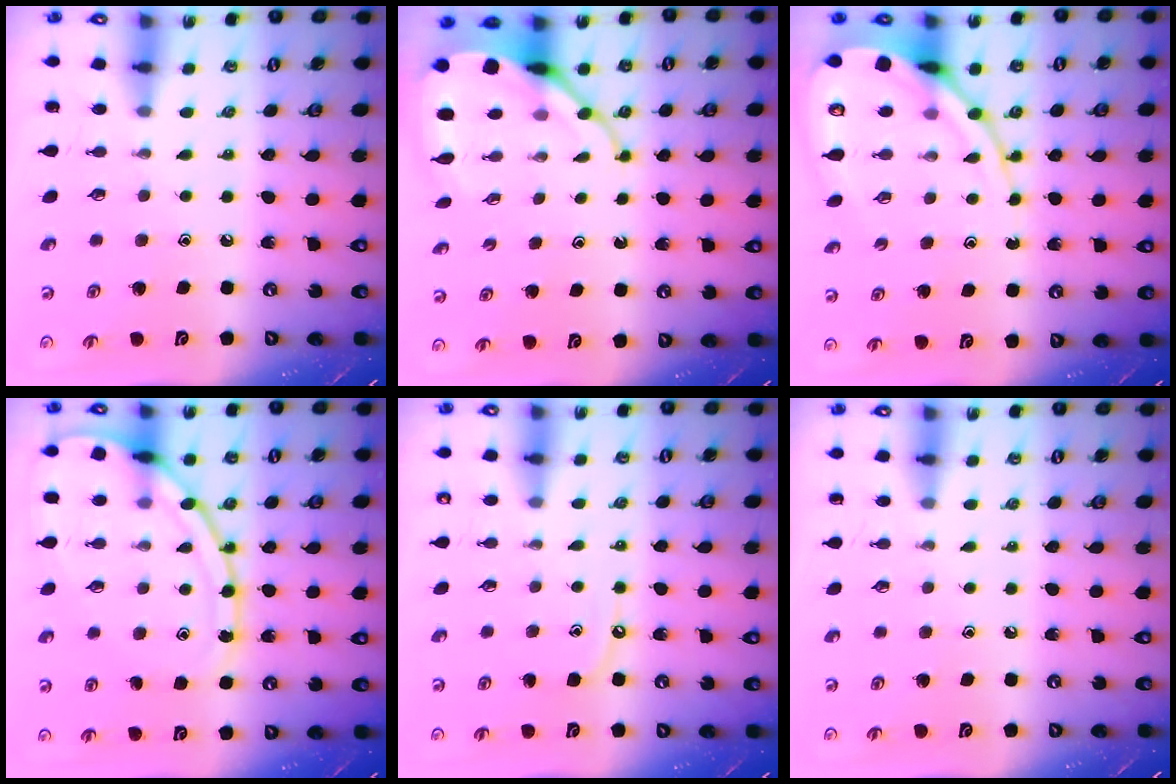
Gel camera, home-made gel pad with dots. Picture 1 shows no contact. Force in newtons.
{"total": 9.2, "press": 9.1, "slide": 1.1}
{"total": 11.3, "press": 11.3, "slide": 1.2}
{"total": 14.3, "press": 14.3, "slide": 1.2}
{"total": 4.5, "press": 4.5, "slide": 0.6}
{"total": 0.0}